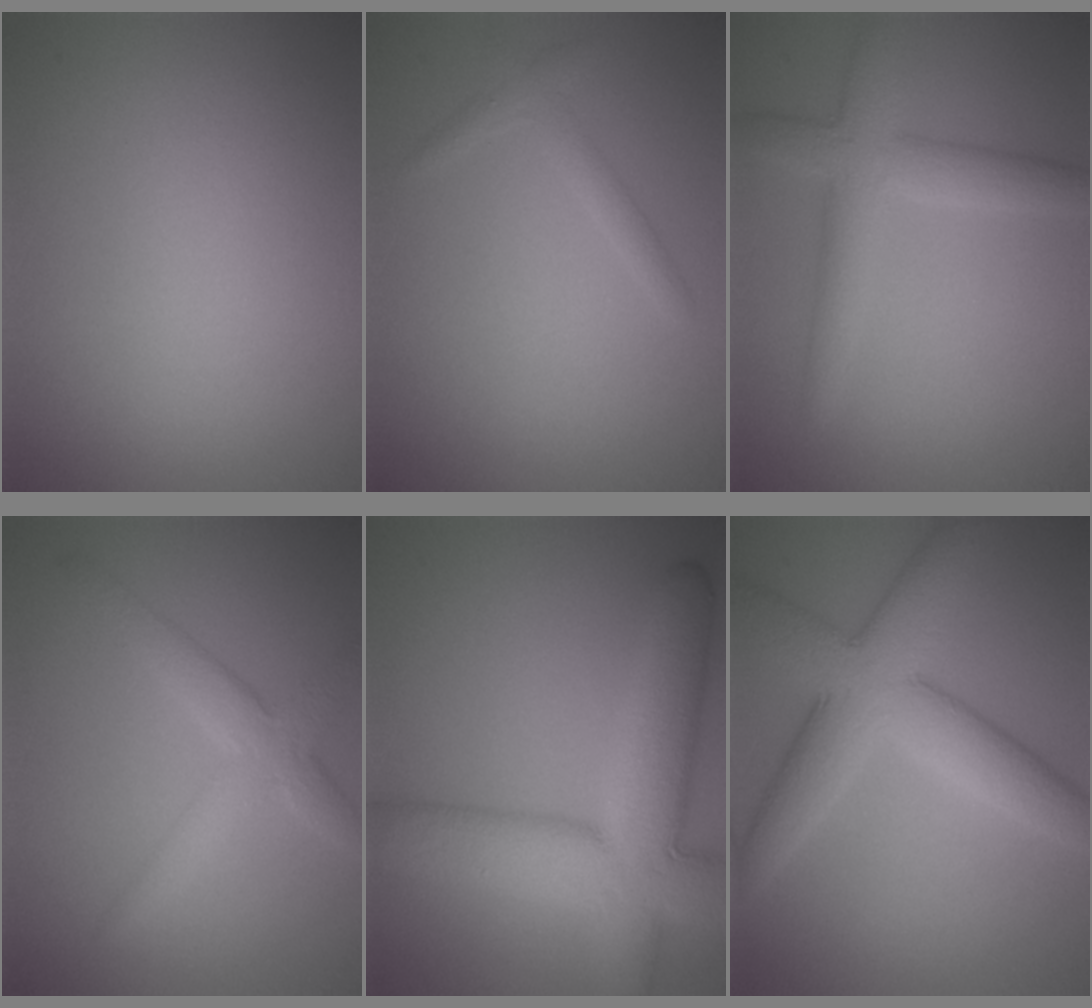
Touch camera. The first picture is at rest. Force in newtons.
{"total": 1.5, "press": 1.4, "slide": 0.1}
{"total": 4.2, "press": 4.2, "slide": 0.3}
{"total": 3.8, "press": 3.8, "slide": 0.2}
{"total": 10.8, "press": 10.8, "slide": 0.7}
{"total": 7.5, "press": 7.5, "slide": 0.1}